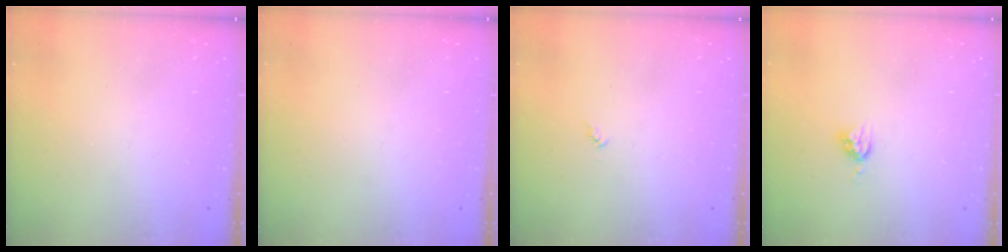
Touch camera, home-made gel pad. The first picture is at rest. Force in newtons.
{"total": 0.0}
{"total": 3.3, "press": 3.3, "slide": 0.2}
{"total": 5.4, "press": 5.4, "slide": 0.4}